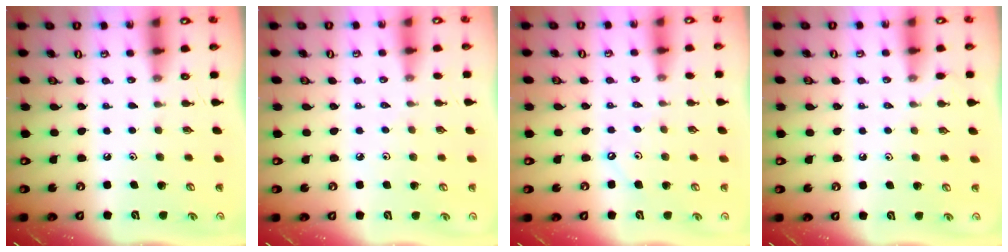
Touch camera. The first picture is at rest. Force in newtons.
{"total": 1.9, "press": 1.8, "slide": 0.5}
{"total": 2.4, "press": 2.3, "slide": 0.4}
{"total": 2.9, "press": 2.9, "slide": 0.6}